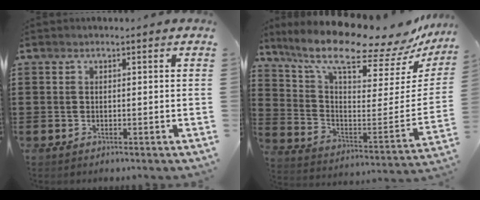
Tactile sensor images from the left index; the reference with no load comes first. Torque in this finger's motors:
{"motor_torque": [2.14, 0.00, 1.05, 0.21]}